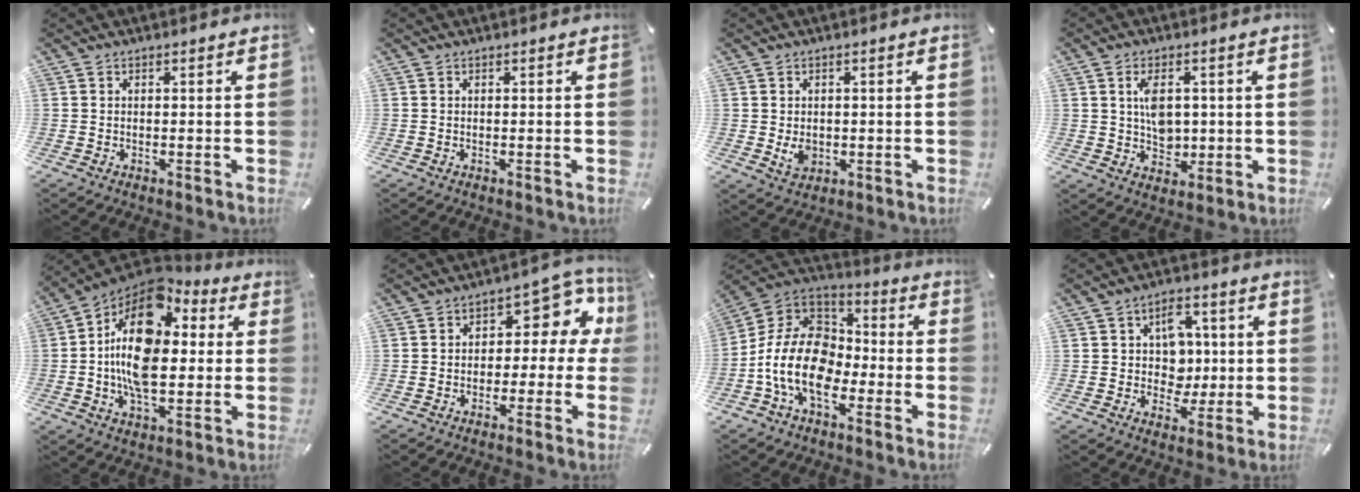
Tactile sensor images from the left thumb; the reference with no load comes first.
{"total": 0.0}
{"total": 3.2, "force": [-0.2, 2.7, 1.8], "torque": [-0.030, -0.002, -0.004]}
{"total": 6.8, "force": [1.1, 5.1, 4.3], "torque": [-0.058, 0.001, 0.016]}
{"total": 19.6, "force": [2.1, 11.7, 15.6], "torque": [-0.305, -0.008, 0.026]}
{"total": 8.8, "force": [2.5, 5.6, 6.3], "torque": [-0.076, -0.021, 0.039]}
{"total": 16.3, "force": [-7.4, 10.5, 10.0], "torque": [-0.214, 0.035, -0.134]}
{"total": 8.9, "force": [1.1, 7.8, 4.2], "torque": [-0.044, -0.001, 0.017]}